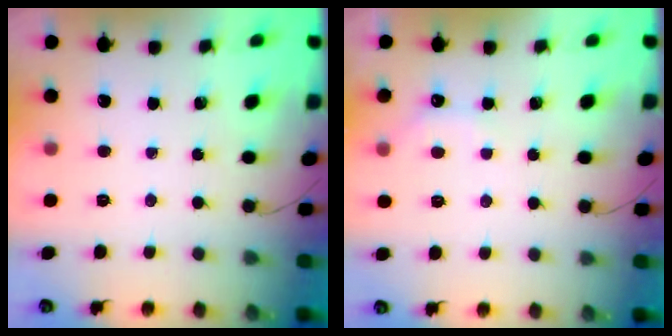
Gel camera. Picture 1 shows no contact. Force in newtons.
{"total": 3.3, "press": 3.2, "slide": 0.8}